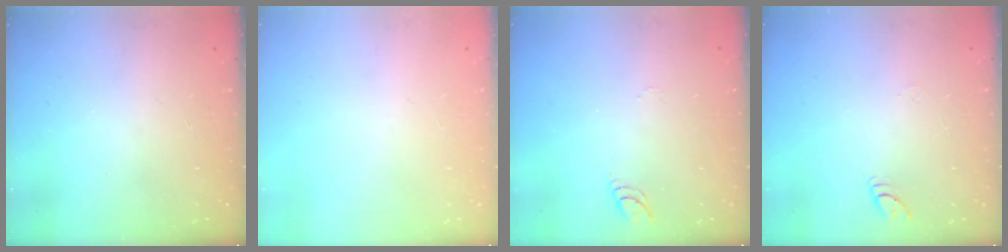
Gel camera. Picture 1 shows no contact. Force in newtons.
{"total": 0.0}
{"total": 4.1, "press": 4.1, "slide": 0.4}
{"total": 5.1, "press": 5.0, "slide": 0.5}